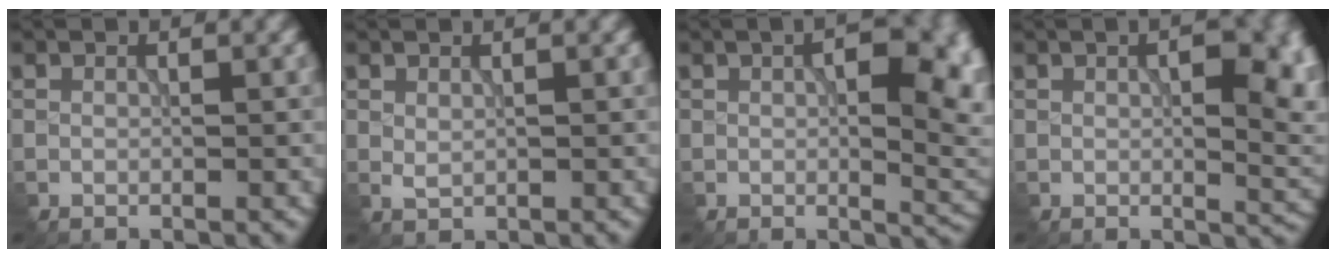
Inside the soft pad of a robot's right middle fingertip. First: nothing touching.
{"total": 0.6, "force": [0.4, 0.3, 0.3], "torque": [-0.013, -0.003, 0.014]}
{"total": 10.1, "force": [1.0, 4.5, 9.0], "torque": [-0.103, -0.003, 0.021]}
{"total": 7.7, "force": [1.0, 3.3, 7.0], "torque": [-0.082, -0.003, 0.020]}